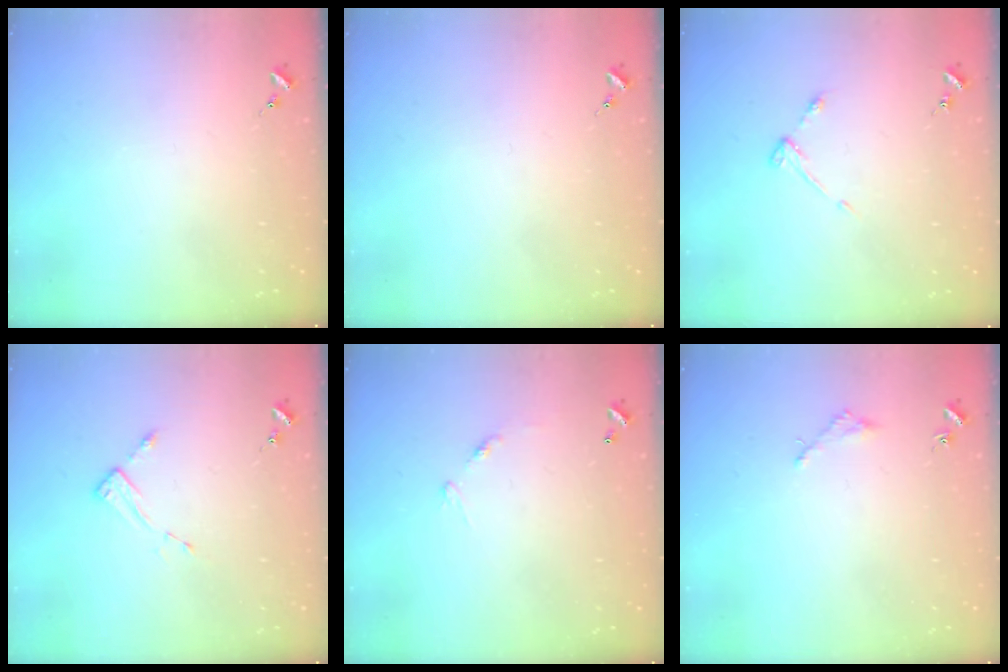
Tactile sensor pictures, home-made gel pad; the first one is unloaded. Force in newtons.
{"total": 0.0}
{"total": 3.6, "press": 3.6, "slide": 0.5}
{"total": 2.7, "press": 2.7, "slide": 0.4}
{"total": 7.0, "press": 7.0, "slide": 0.5}
{"total": 1.6, "press": 1.6, "slide": 0.2}